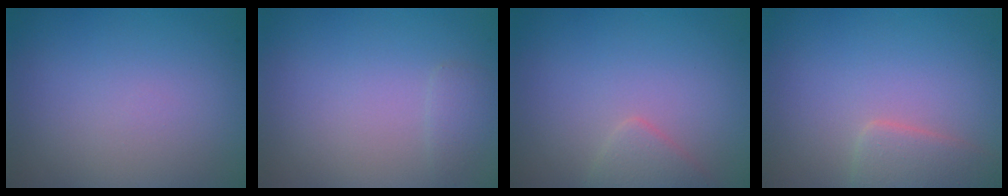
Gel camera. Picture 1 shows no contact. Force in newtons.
{"total": 1.0, "press": 1.0, "slide": 0.1}
{"total": 1.9, "press": 1.9, "slide": 0.0}
{"total": 2.9, "press": 2.9, "slide": 0.3}